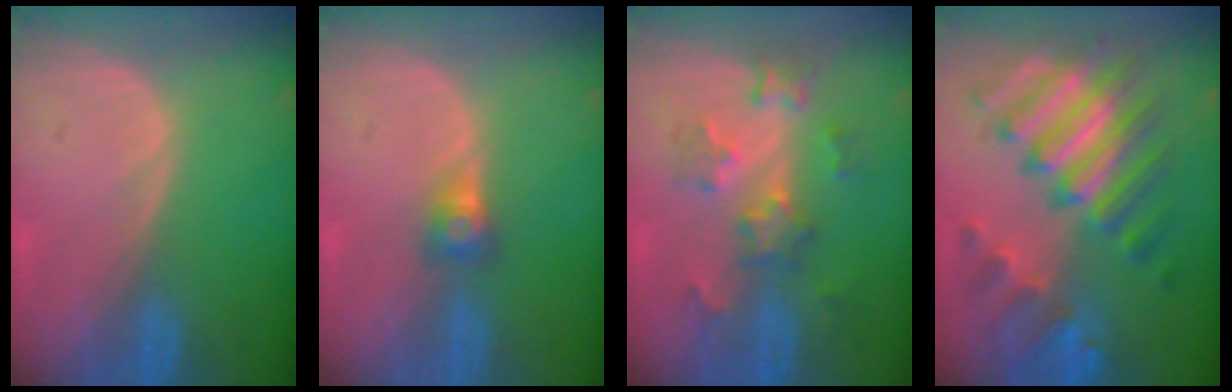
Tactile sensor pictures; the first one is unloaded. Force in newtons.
{"total": 2.7, "press": 2.5, "slide": 1.0}
{"total": 6.5, "press": 6.3, "slide": 1.8}
{"total": 11.8, "press": 11.8, "slide": 1.2}